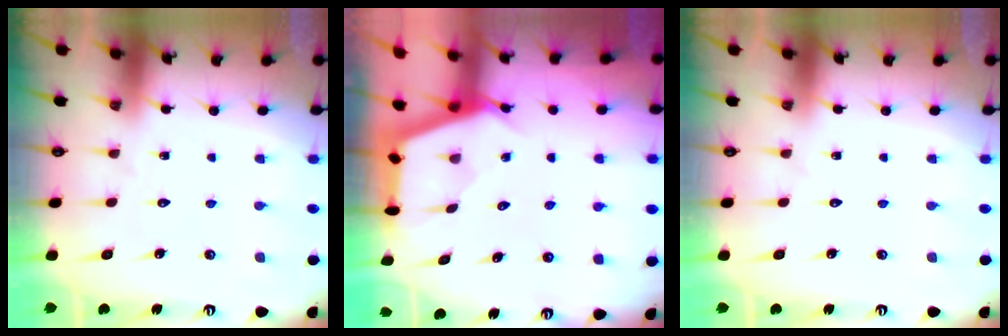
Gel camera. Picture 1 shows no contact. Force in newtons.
{"total": 2.8, "press": 2.8, "slide": 0.4}
{"total": 0.0}